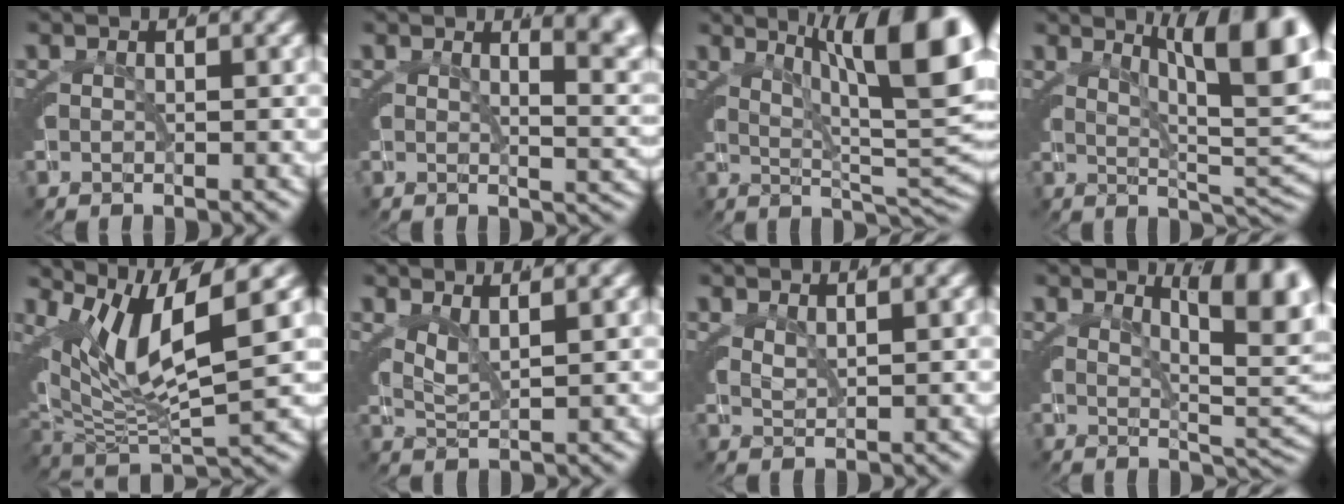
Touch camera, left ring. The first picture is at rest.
{"total": 5.6, "force": [2.4, 1.5, 4.8], "torque": [-0.033, 0.003, 0.031]}
{"total": 12.4, "force": [3.4, 4.7, 11.0], "torque": [-0.125, 0.001, 0.052]}
{"total": 10.8, "force": [3.3, 3.8, 9.6], "torque": [-0.102, 0.001, 0.049]}
{"total": 9.5, "force": [1.9, 5.3, 7.7], "torque": [-0.137, -0.001, 0.028]}
{"total": 2.5, "force": [1.7, 0.6, 1.8], "torque": [-0.038, -0.006, 0.032]}
{"total": 1.6, "force": [1.4, -0.2, 0.7], "torque": [-0.017, -0.009, 0.034]}
{"total": 6.9, "force": [2.4, 1.7, 6.2], "torque": [-0.055, 0.000, 0.035]}